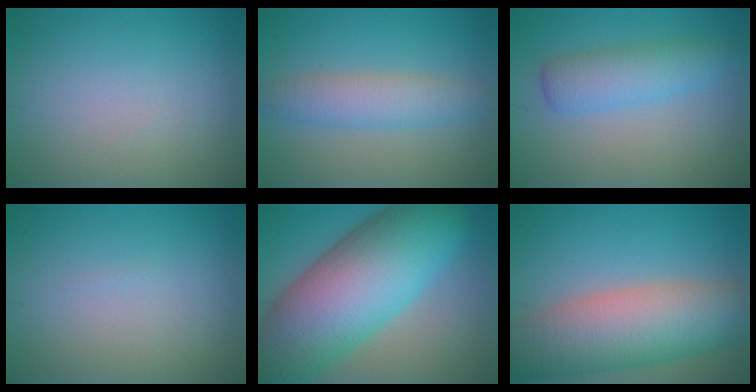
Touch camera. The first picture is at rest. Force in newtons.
{"total": 3.9, "press": 3.9, "slide": 0.1}
{"total": 4.0, "press": 4.0, "slide": 0.1}
{"total": 0.0}
{"total": 16.0, "press": 16.0, "slide": 0.6}
{"total": 10.7, "press": 10.7, "slide": 0.7}